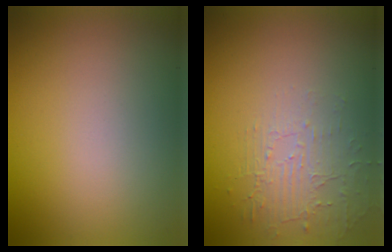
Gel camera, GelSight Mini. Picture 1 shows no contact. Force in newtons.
{"total": 1.9, "press": 0.8, "slide": 1.7}